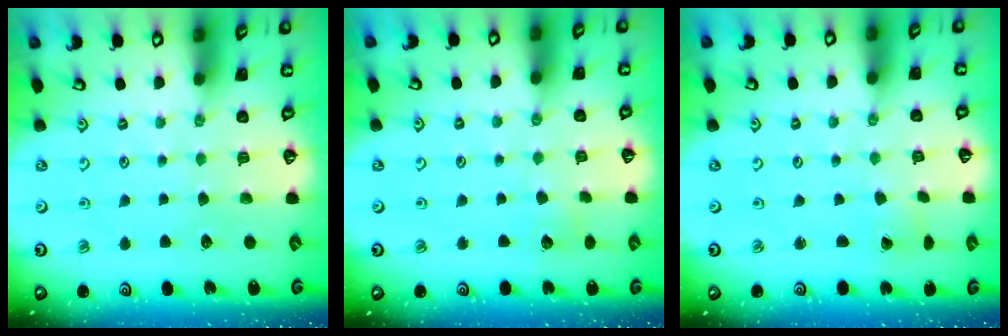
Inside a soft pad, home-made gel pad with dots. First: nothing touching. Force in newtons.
{"total": 2.9, "press": 2.9, "slide": 0.2}
{"total": 1.0, "press": 1.0, "slide": 0.0}